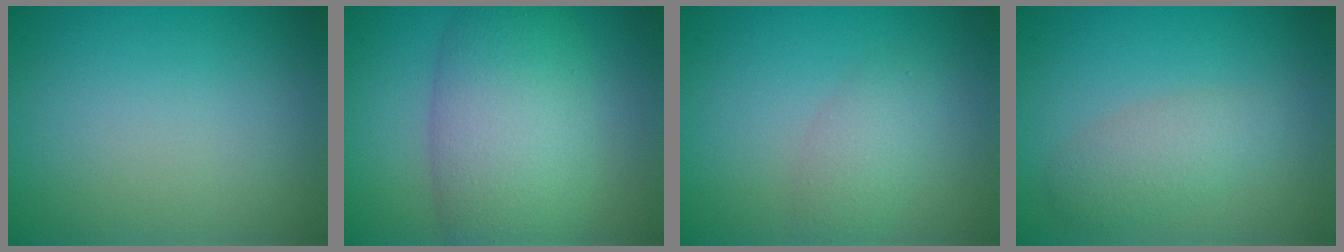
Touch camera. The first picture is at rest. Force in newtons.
{"total": 8.9, "press": 8.9, "slide": 0.4}
{"total": 2.2, "press": 2.2, "slide": 0.1}
{"total": 2.5, "press": 2.5, "slide": 0.1}